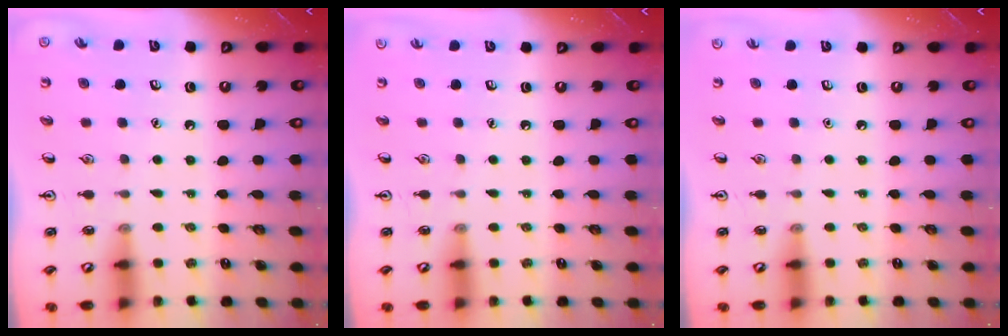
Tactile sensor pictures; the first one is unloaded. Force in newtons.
{"total": 0.0}
{"total": 0.0}